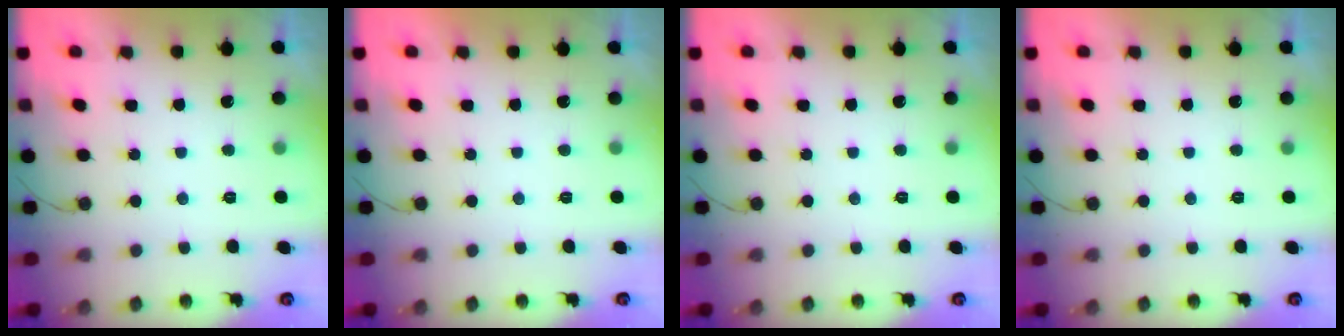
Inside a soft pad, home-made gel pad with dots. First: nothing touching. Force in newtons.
{"total": 1.7, "press": 1.7, "slide": 0.1}
{"total": 0.0}
{"total": 0.0}